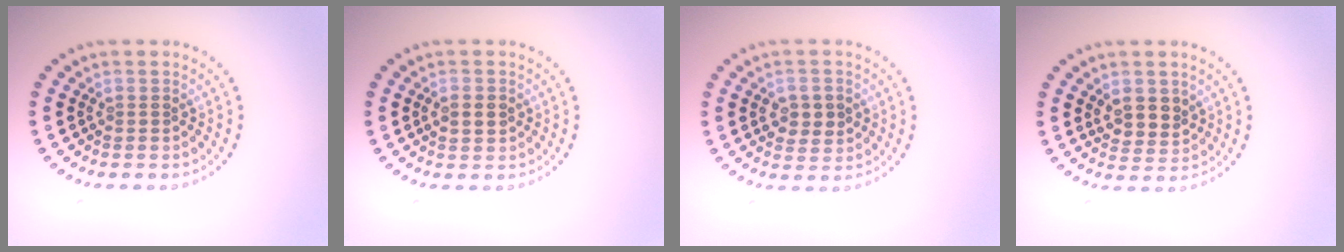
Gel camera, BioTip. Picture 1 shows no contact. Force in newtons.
{"total": 1.8, "press": 1.8, "slide": 0.3}
{"total": 2.6, "press": 2.6, "slide": 0.3}
{"total": 2.7, "press": 2.4, "slide": 1.1}